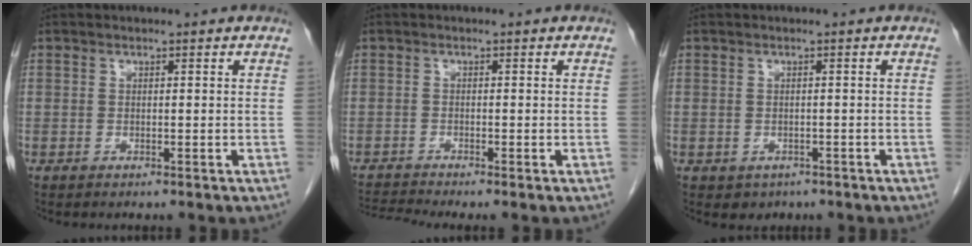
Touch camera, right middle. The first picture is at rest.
{"total": 3.1, "force": [-2.7, -1.4, 0.5], "torque": [-0.021, -0.012, -0.055]}
{"total": 2.1, "force": [-1.1, 1.6, 0.5], "torque": [-0.008, 0.003, -0.008]}